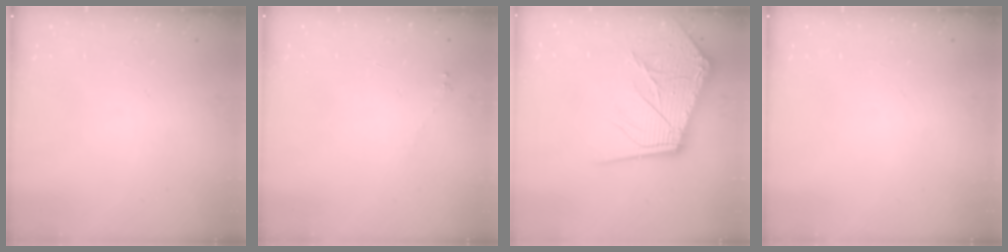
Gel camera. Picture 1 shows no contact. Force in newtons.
{"total": 1.7, "press": 1.6, "slide": 0.2}
{"total": 16.4, "press": 16.2, "slide": 2.0}
{"total": 0.0}